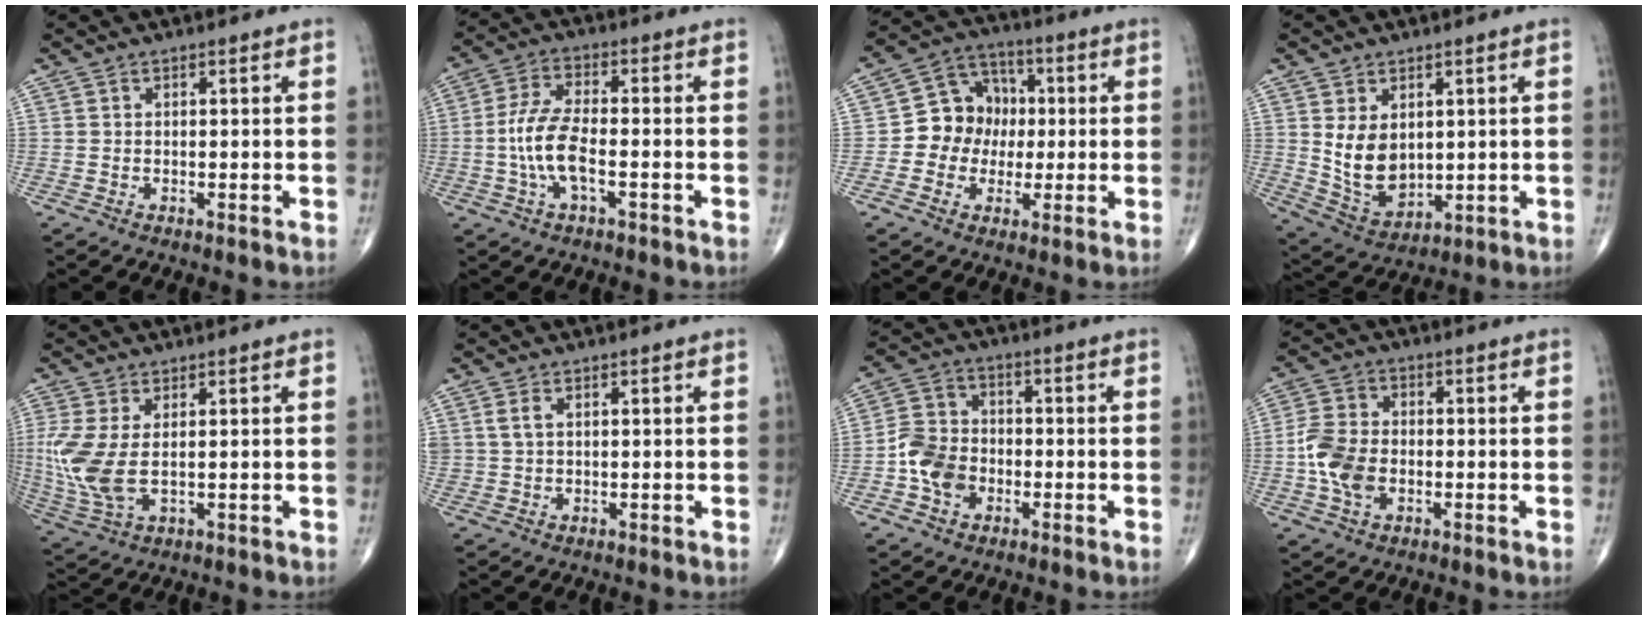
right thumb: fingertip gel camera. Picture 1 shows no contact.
{"total": 8.6, "force": [-1.9, 3.4, 7.7], "torque": [-0.171, 0.020, -0.040]}
{"total": 10.3, "force": [-0.4, 9.1, 4.7], "torque": [-0.033, 0.029, -0.018]}
{"total": 9.1, "force": [1.7, 6.3, 6.4], "torque": [-0.095, -0.020, 0.056]}
{"total": 9.8, "force": [0.6, 4.9, 8.5], "torque": [-0.216, -0.008, 0.026]}
{"total": 2.2, "force": [0.9, 1.2, 1.6], "torque": [-0.035, 0.001, 0.021]}
{"total": 8.2, "force": [-2.5, 6.4, 4.4], "torque": [-0.066, 0.023, -0.053]}
{"total": 8.4, "force": [-1.5, 5.6, 6.0], "torque": [-0.122, 0.011, -0.035]}